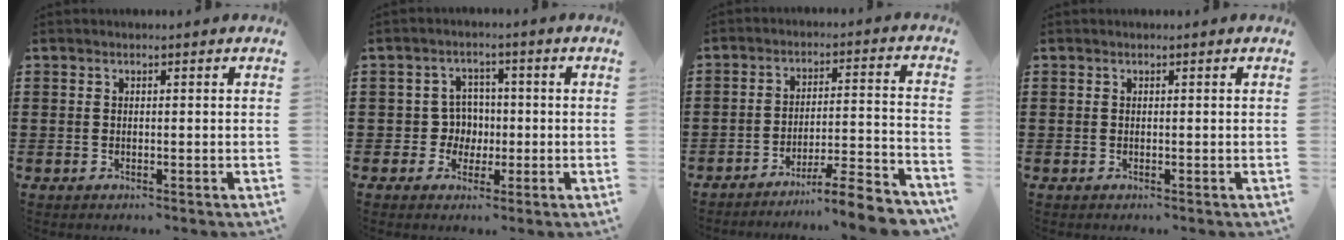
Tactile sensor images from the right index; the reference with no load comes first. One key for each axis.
{"total": 4.3, "fx": -0.5, "fy": 4.0, "fz": 1.4, "tx": -0.042, "ty": 0.009, "tz": -0.010}
{"total": 7.7, "fx": -6.9, "fy": 0.0, "fz": 3.4, "tx": -0.046, "ty": -0.001, "tz": -0.133}
{"total": 0.0}